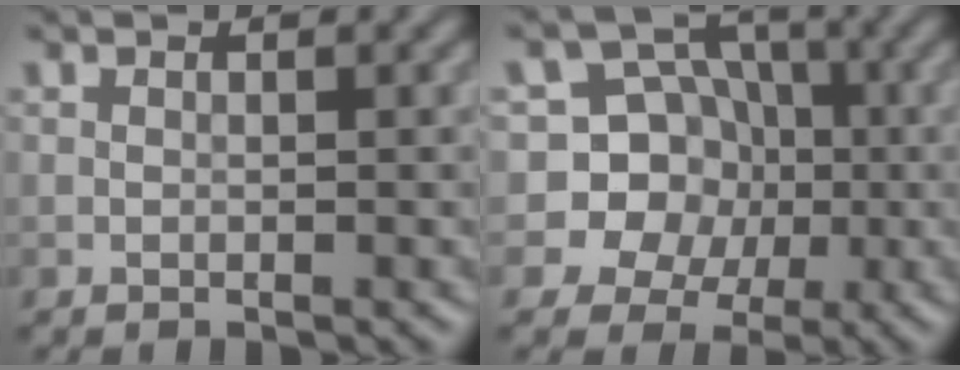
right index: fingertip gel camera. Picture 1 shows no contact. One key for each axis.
{"total": 9.4, "fx": -0.1, "fy": 9.0, "fz": 2.7, "tx": -0.062, "ty": 0.040, "tz": -0.032}